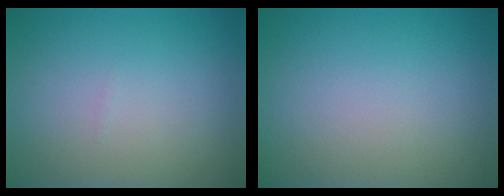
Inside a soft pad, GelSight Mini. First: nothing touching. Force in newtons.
{"total": 0.0}